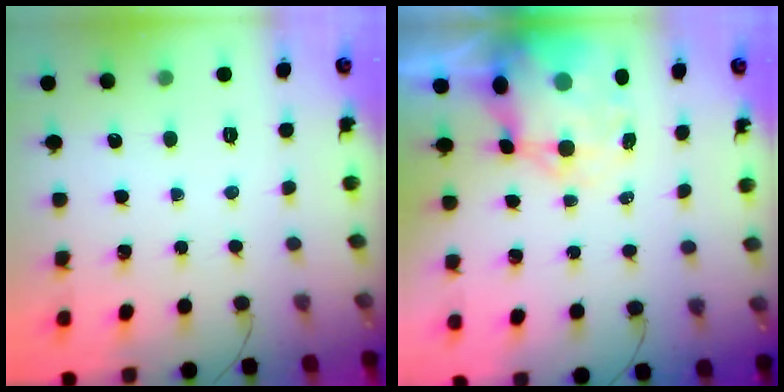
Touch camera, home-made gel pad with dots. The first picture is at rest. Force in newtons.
{"total": 10.3, "press": 10.0, "slide": 2.5}